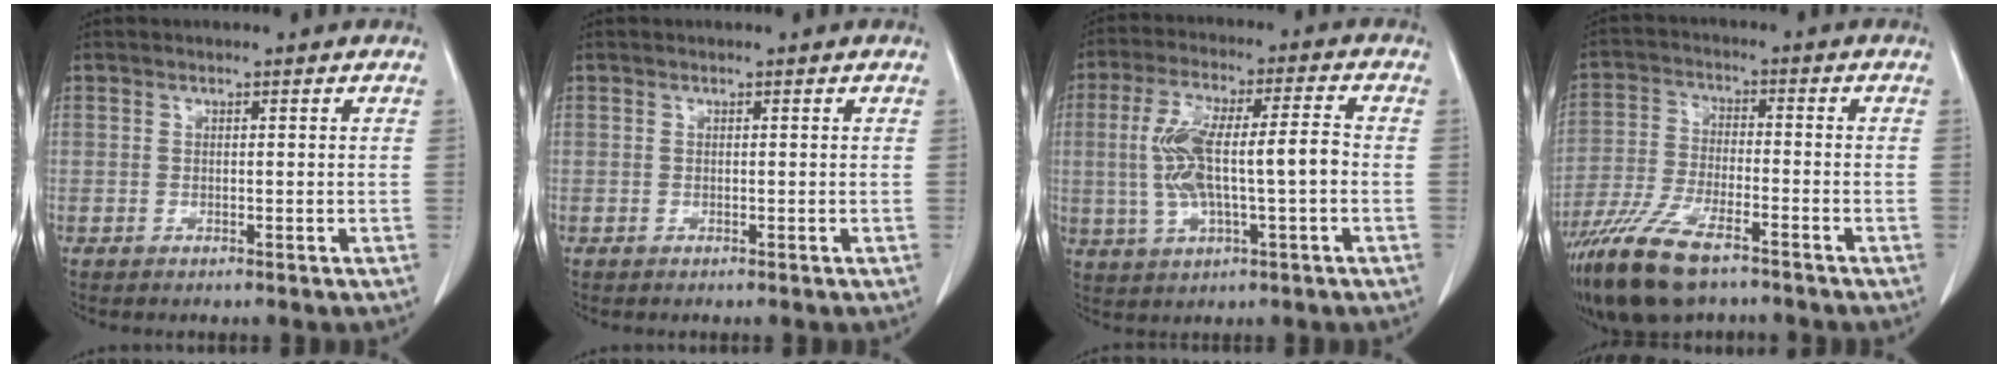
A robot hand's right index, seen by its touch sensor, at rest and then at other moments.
{"total": 0.0}
{"total": 12.0, "force": [-0.6, 2.9, 11.6], "torque": [-0.232, 0.023, -0.003]}
{"total": 12.7, "force": [-8.9, 3.6, 8.4], "torque": [-0.170, -0.023, -0.164]}